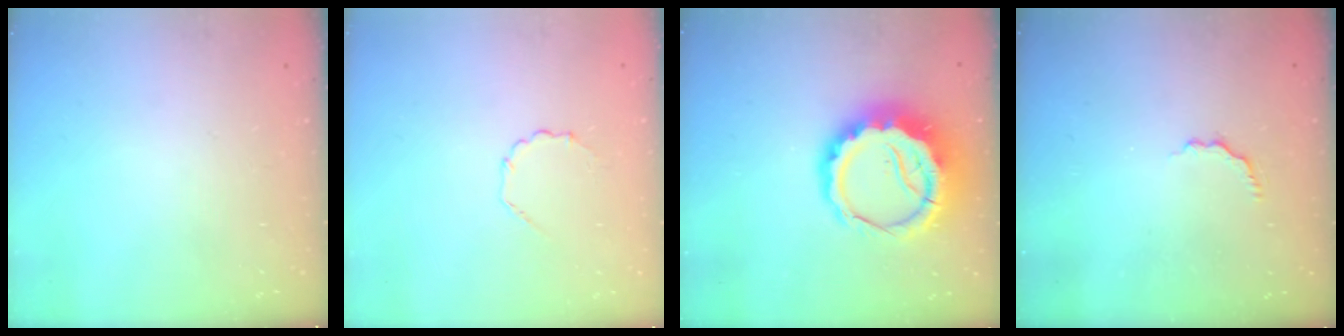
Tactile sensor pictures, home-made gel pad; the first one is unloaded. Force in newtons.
{"total": 3.1, "press": 2.9, "slide": 1.1}
{"total": 13.1, "press": 12.7, "slide": 3.1}
{"total": 2.5, "press": 2.3, "slide": 1.0}